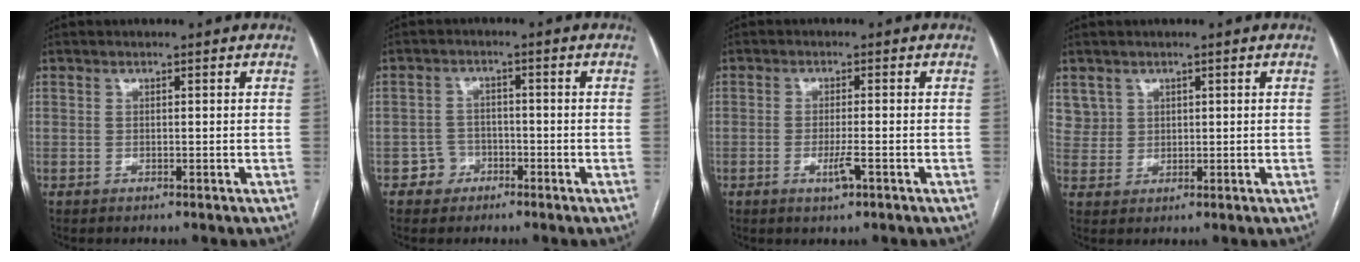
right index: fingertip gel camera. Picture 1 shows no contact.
{"total": 3.2, "force": [-1.7, 2.7, 0.0], "torque": [0.007, 0.015, -0.031]}
{"total": 3.0, "force": [-1.3, 0.3, 2.7], "torque": [-0.053, -0.004, -0.022]}
{"total": 3.3, "force": [1.8, 2.8, -0.2], "torque": [0.016, 0.007, 0.033]}